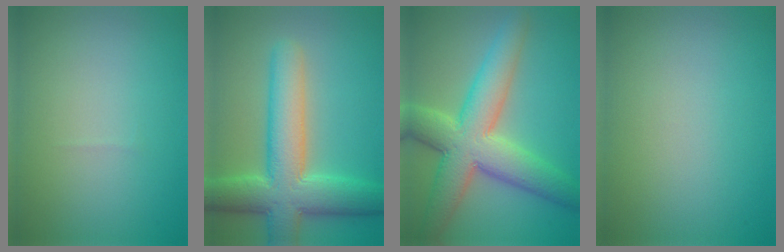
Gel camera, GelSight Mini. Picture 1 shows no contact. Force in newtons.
{"total": 8.9, "press": 8.9, "slide": 0.5}
{"total": 8.9, "press": 8.9, "slide": 0.4}
{"total": 0.0}